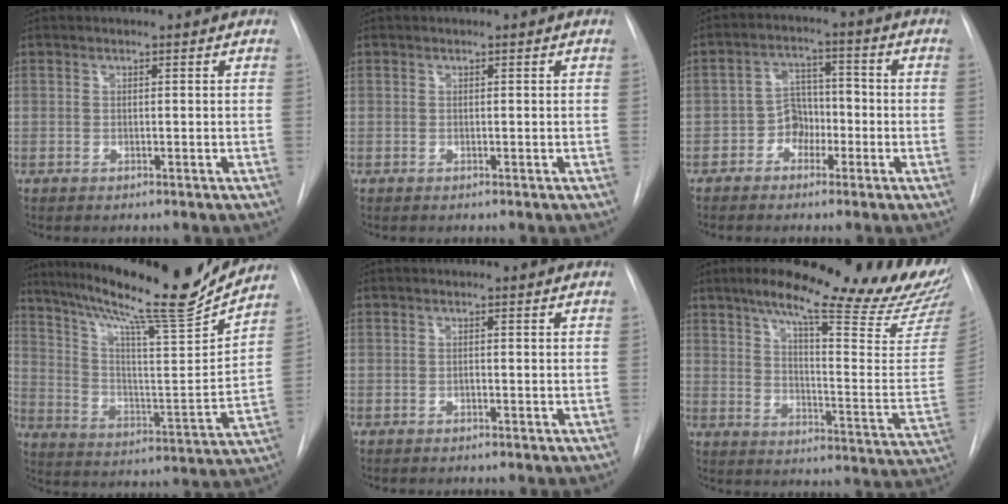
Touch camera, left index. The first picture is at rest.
{"total": 0.0}
{"total": 5.0, "force": [-2.2, 3.7, 2.5], "torque": [-0.039, 0.022, -0.041]}
{"total": 21.9, "force": [19.1, 0.1, 10.9], "torque": [-0.184, -0.039, 0.292]}
{"total": 0.0}
{"total": 28.7, "force": [23.0, 3.5, 16.8], "torque": [-0.200, -0.071, 0.291]}